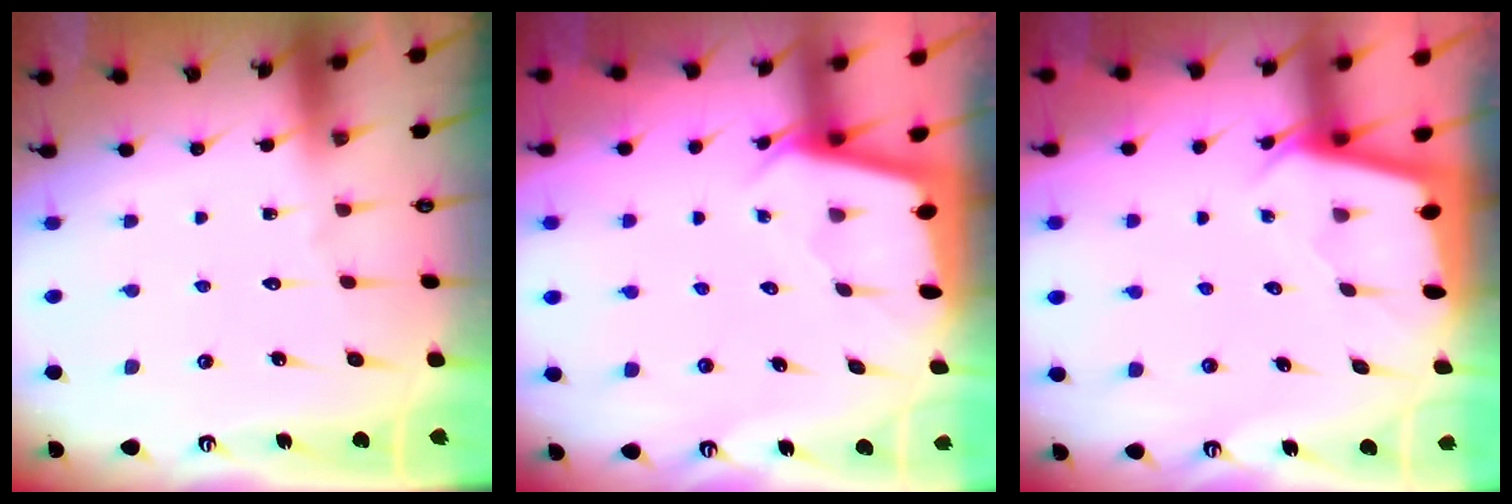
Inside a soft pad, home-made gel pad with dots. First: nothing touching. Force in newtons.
{"total": 2.0, "press": 2.0, "slide": 0.2}
{"total": 1.9, "press": 1.9, "slide": 0.3}